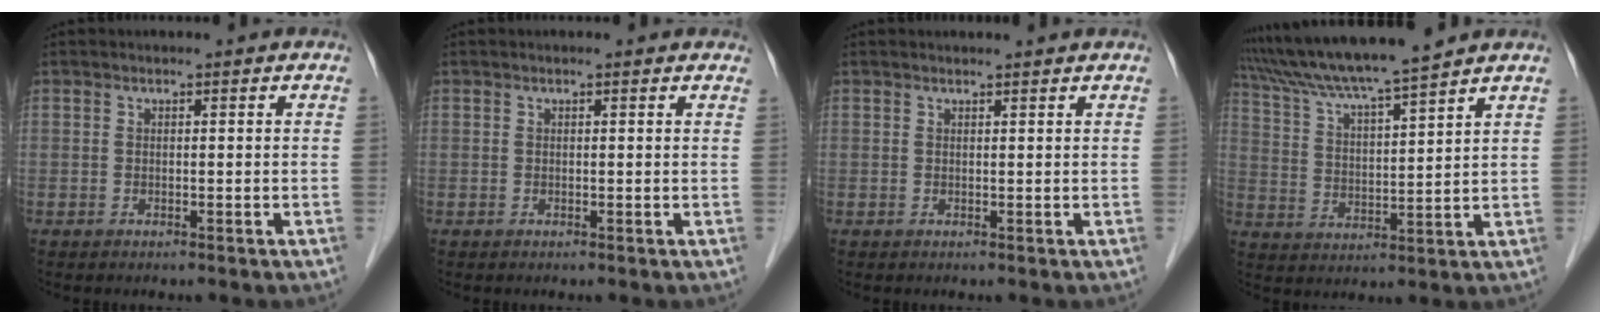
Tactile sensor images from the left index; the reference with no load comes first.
{"total": 2.4, "force": [2.2, 0.6, 0.8], "torque": [-0.014, 0.012, 0.016]}
{"total": 2.6, "force": [2.5, -0.1, 0.5], "torque": [-0.009, 0.009, 0.030]}
{"total": 13.4, "force": [11.9, -1.1, 5.9], "torque": [-0.116, 0.017, 0.207]}